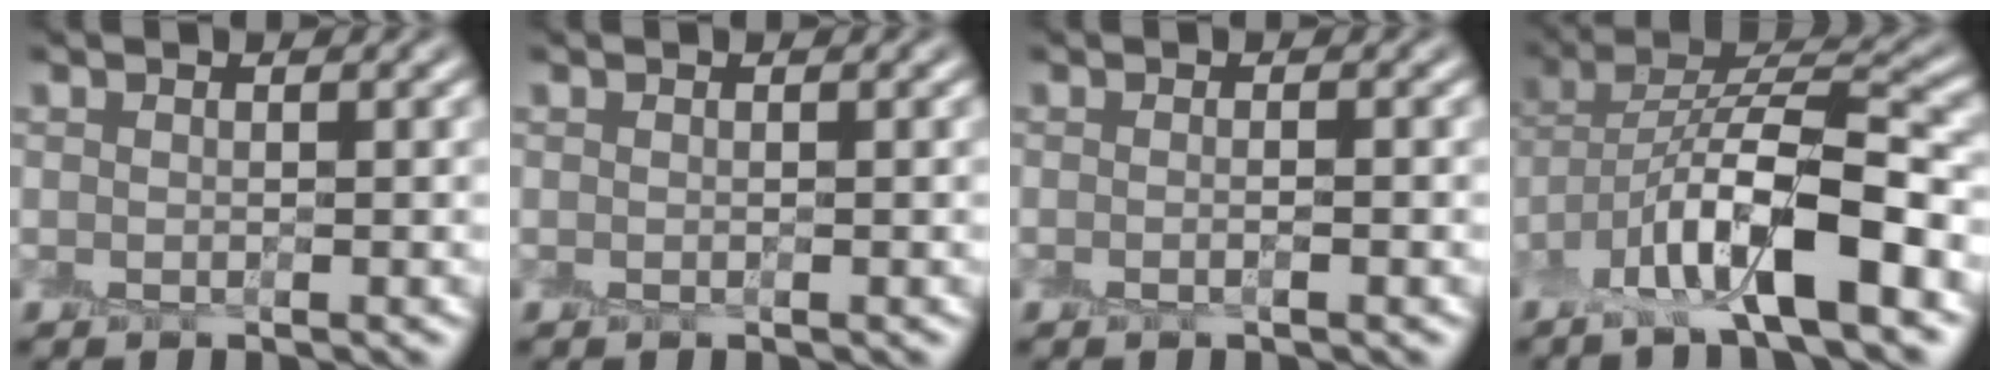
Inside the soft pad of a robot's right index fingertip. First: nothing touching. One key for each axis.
{"total": 0.0}
{"total": 0.7, "fx": -0.4, "fy": -0.1, "fz": 0.6, "tx": -0.011, "ty": -0.006, "tz": -0.008}
{"total": 9.3, "fx": -4.6, "fy": 2.7, "fz": 7.6, "tx": -0.133, "ty": 0.011, "tz": -0.090}